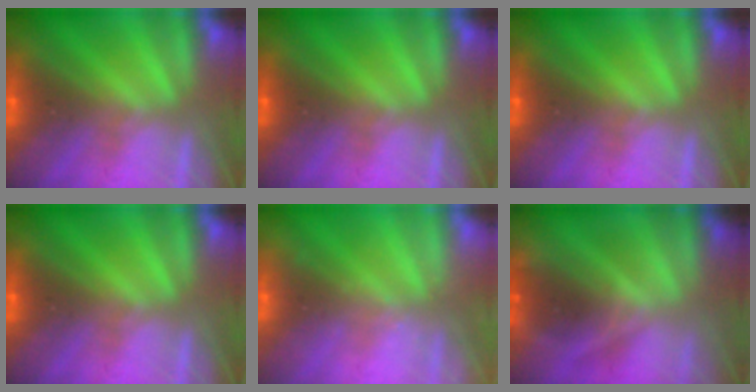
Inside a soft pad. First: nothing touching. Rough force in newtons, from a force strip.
{"total": 0.0}
{"total": 0.0}
{"total": 0.0}
{"total": 2.2}
{"total": 2.1}